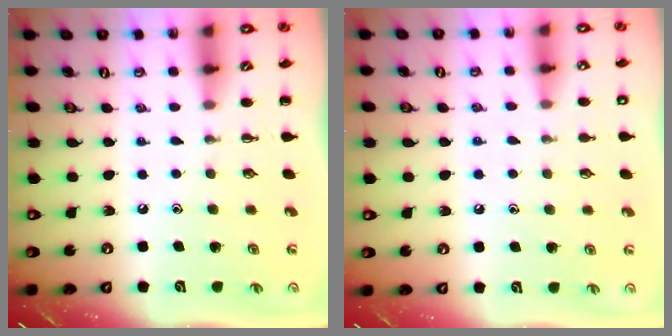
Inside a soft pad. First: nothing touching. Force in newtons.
{"total": 6.7, "press": 6.3, "slide": 2.2}